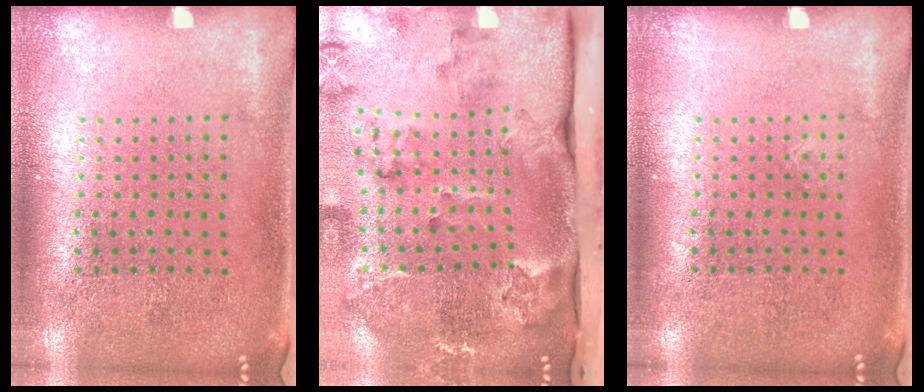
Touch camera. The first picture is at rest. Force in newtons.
{"total": 3.5, "press": 2.6, "slide": 2.4}
{"total": 0.0}